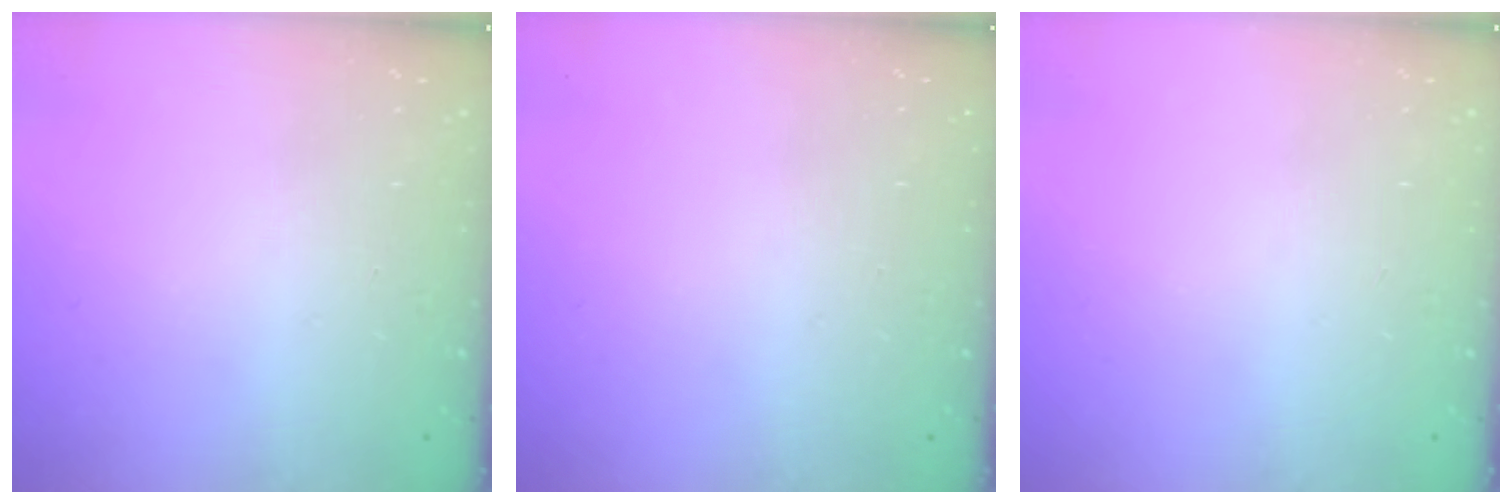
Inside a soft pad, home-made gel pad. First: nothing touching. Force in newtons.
{"total": 0.0}
{"total": 0.0}